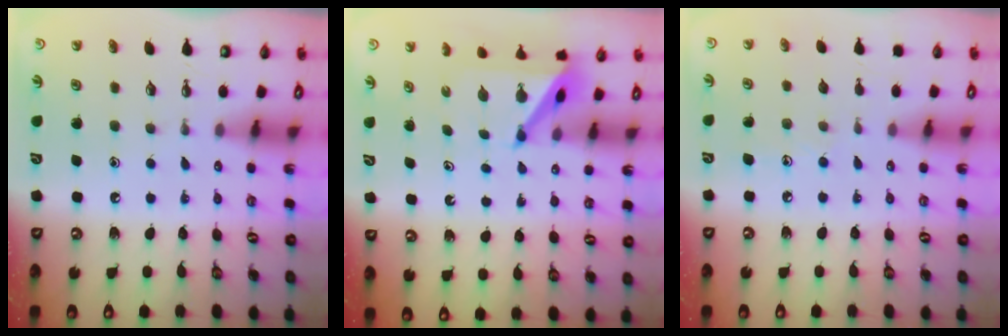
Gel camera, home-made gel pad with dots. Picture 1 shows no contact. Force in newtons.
{"total": 5.1, "press": 5.0, "slide": 0.4}
{"total": 5.4, "press": 5.4, "slide": 0.5}